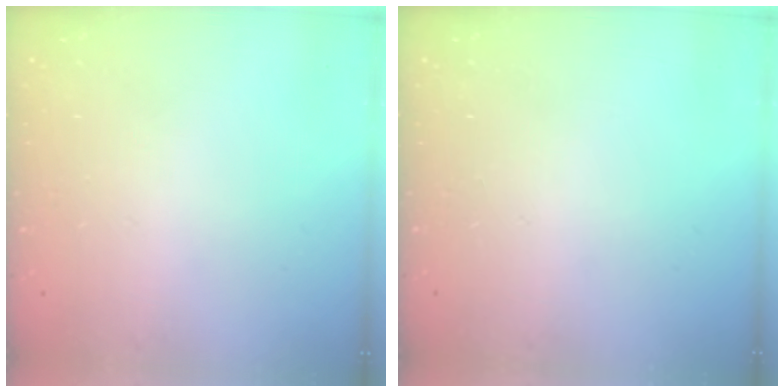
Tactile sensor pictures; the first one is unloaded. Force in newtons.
{"total": 0.0}